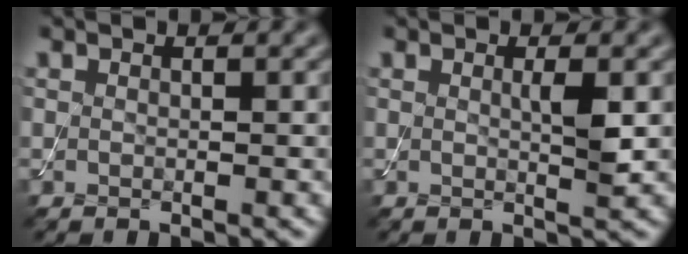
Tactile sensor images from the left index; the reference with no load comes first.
{"total": 1.8, "force": [0.3, 0.2, 1.8], "torque": [-0.030, -0.001, 0.003]}